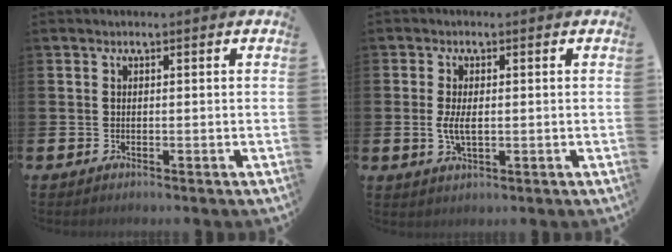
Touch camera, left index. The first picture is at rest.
{"total": 3.1, "force": [0.0, 1.4, 2.7], "torque": [-0.053, 0.005, -0.002]}